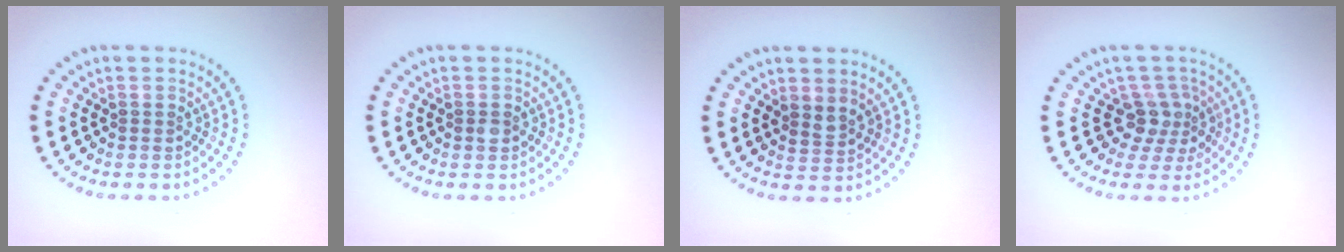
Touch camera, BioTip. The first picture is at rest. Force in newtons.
{"total": 0.9, "press": 0.9, "slide": 0.0}
{"total": 1.5, "press": 1.3, "slide": 0.8}
{"total": 2.9, "press": 2.3, "slide": 1.8}